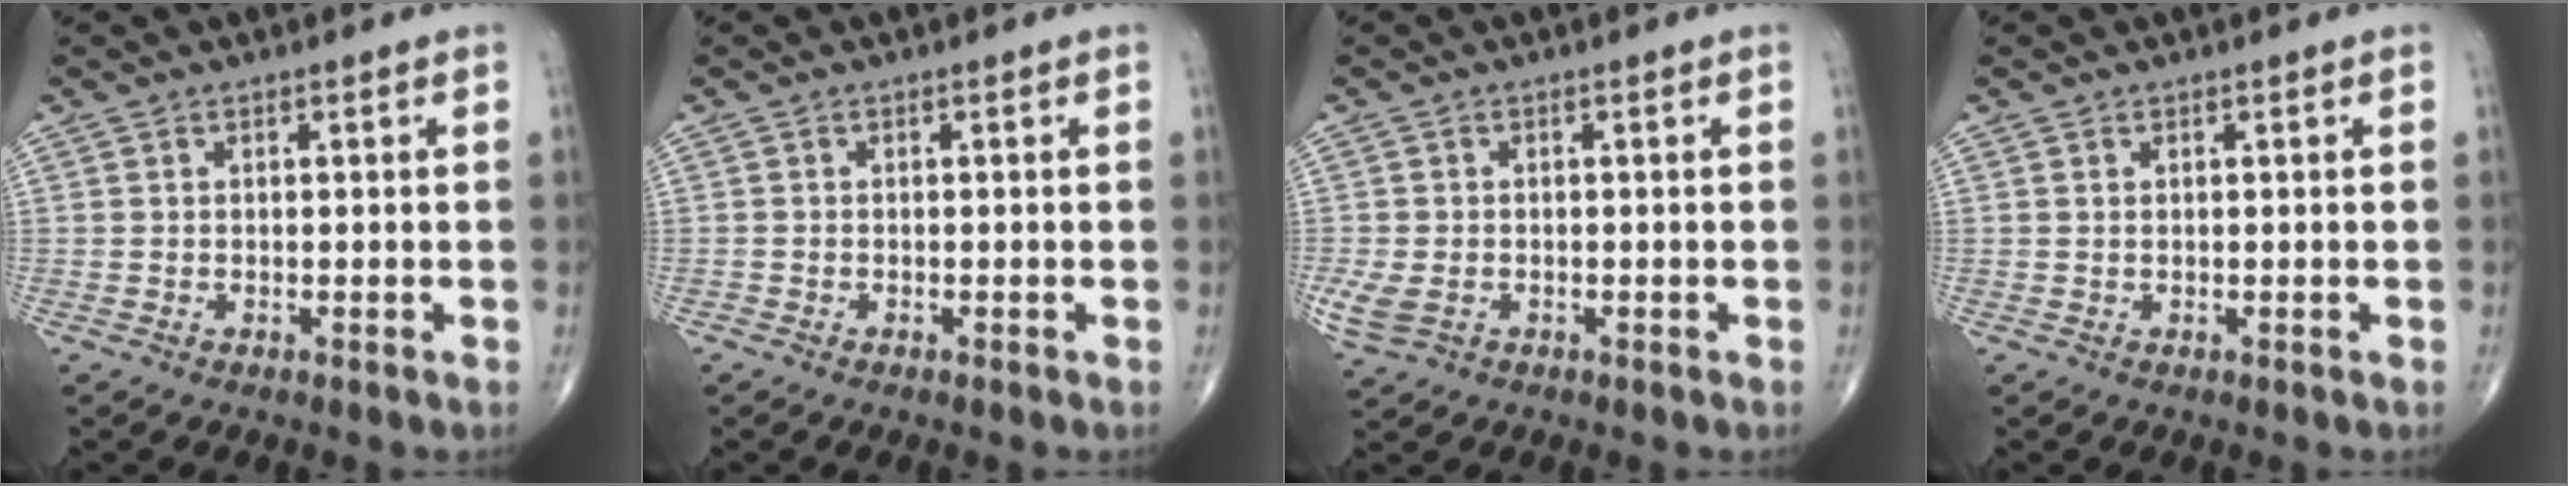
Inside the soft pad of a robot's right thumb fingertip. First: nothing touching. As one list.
[{"total": 0.0}, {"total": 4.1, "force": [-1.1, 2.8, 2.7], "torque": [-0.071, 0.000, -0.014]}, {"total": 0.0}]